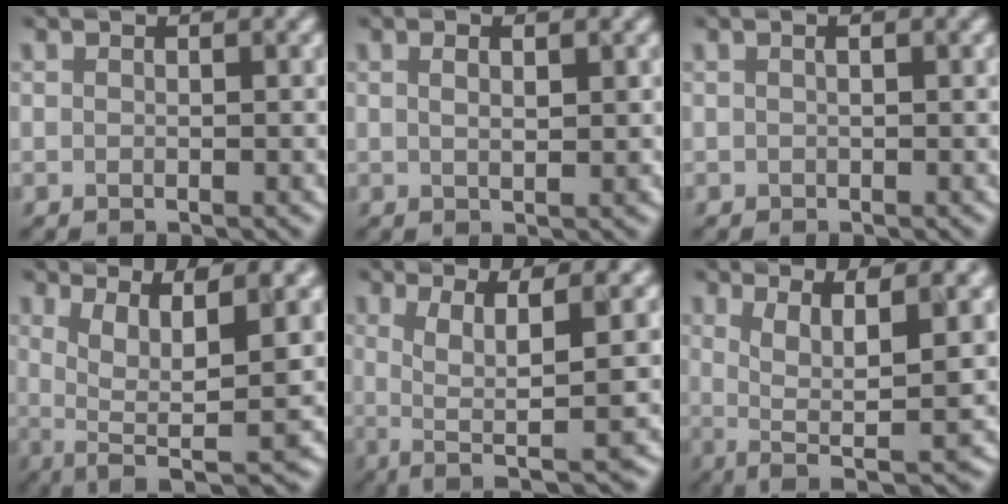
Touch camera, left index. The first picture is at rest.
{"total": 1.0, "force": [0.4, -0.1, 0.9], "torque": [-0.009, 0.001, 0.023]}
{"total": 0.5, "force": [0.3, 0.2, 0.4], "torque": [0.004, 0.008, 0.005]}
{"total": 7.8, "force": [0.9, 1.6, 7.6], "torque": [-0.124, 0.003, 0.049]}
{"total": 5.9, "force": [-0.8, 0.7, 5.8], "torque": [-0.086, 0.000, 0.014]}
{"total": 6.9, "force": [0.1, 1.2, 6.8], "torque": [-0.106, 0.002, 0.032]}